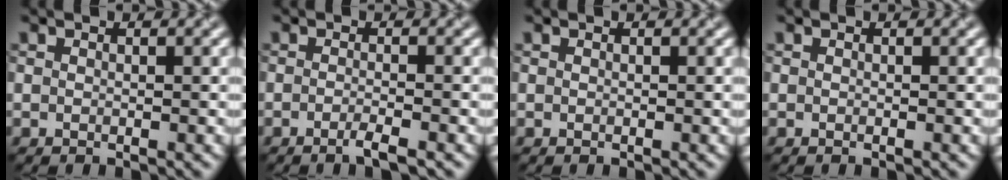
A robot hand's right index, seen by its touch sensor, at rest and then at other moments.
{"total": 1.7, "force": [-1.0, 0.5, 1.2], "torque": [-0.014, 0.002, -0.024]}
{"total": 0.0}
{"total": 0.0}